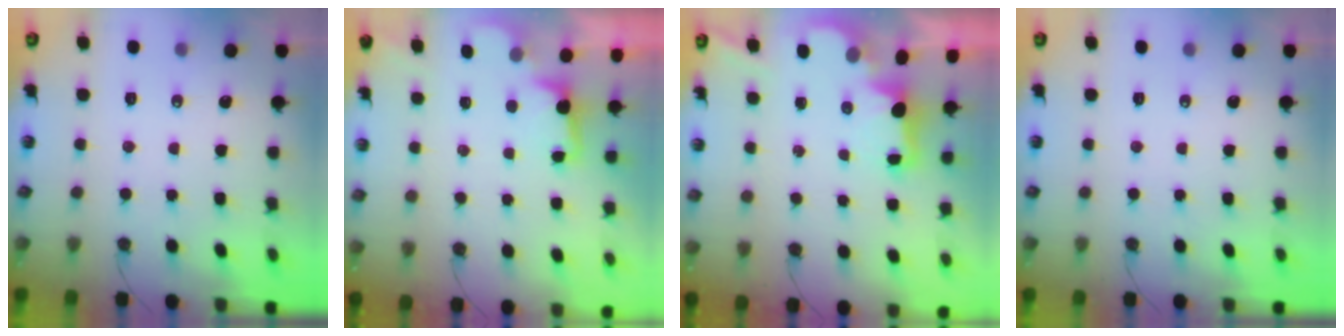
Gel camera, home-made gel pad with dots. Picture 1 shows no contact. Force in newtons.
{"total": 1.8, "press": 1.5, "slide": 1.0}
{"total": 2.2, "press": 2.1, "slide": 0.8}
{"total": 0.0}